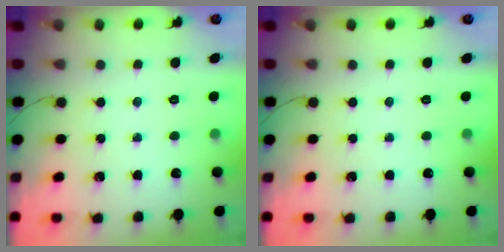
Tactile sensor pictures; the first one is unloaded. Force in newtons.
{"total": 0.0}